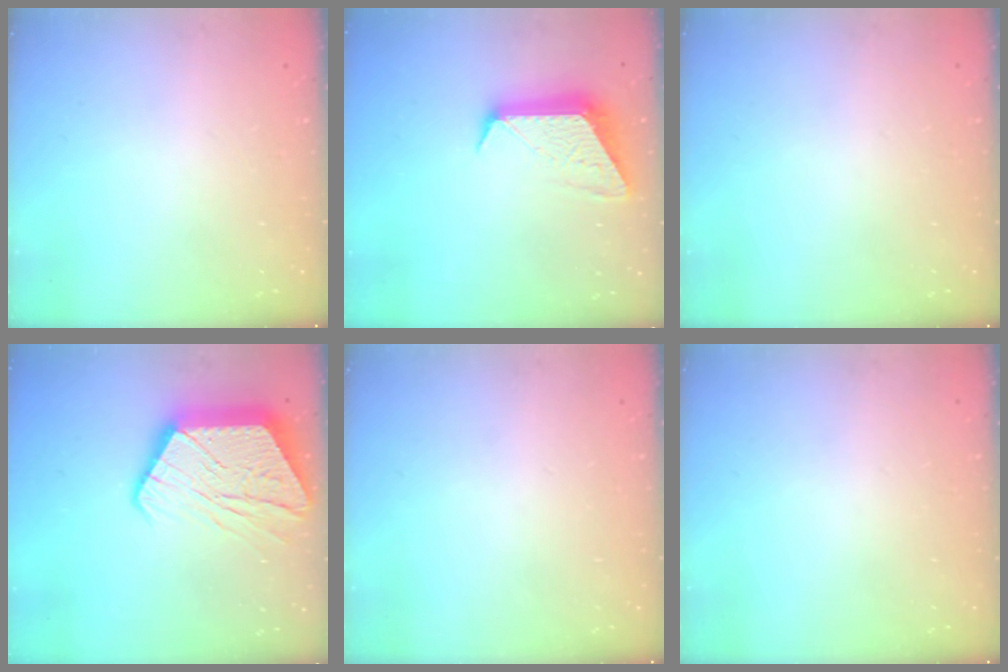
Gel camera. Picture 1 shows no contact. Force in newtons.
{"total": 10.8, "press": 10.7, "slide": 0.9}
{"total": 0.0}
{"total": 20.1, "press": 20.0, "slide": 1.3}
{"total": 0.0}
{"total": 0.0}